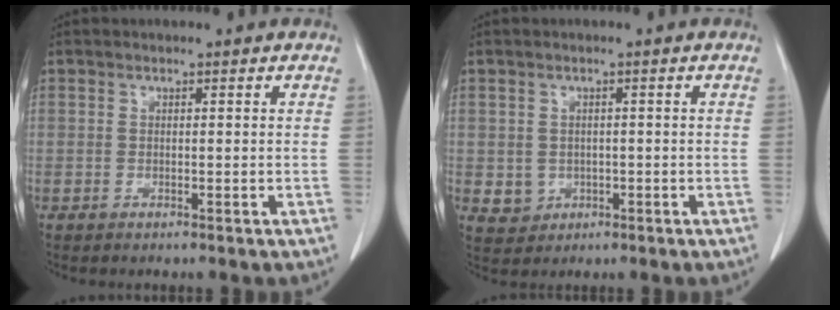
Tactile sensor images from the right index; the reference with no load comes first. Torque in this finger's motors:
{"motor_torque": [-0.36, 0.28, -0.44, -0.16]}